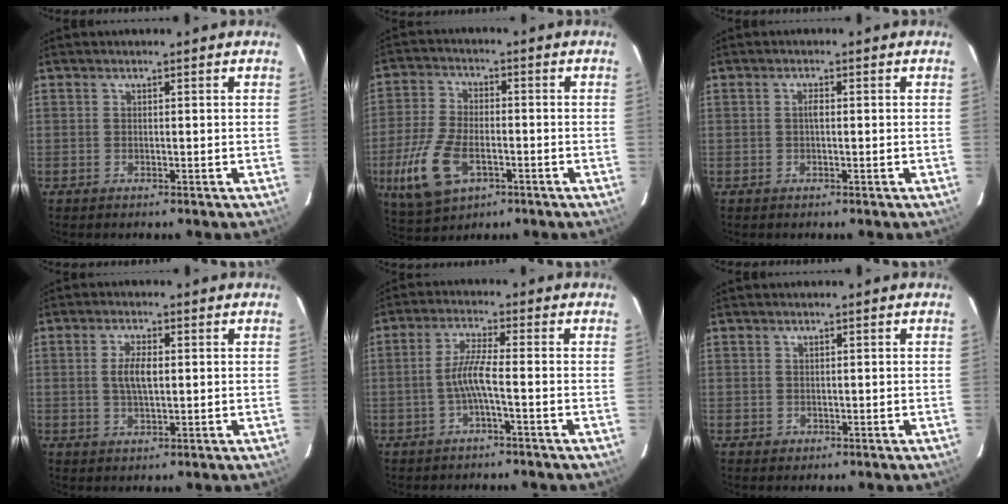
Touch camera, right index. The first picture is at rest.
{"total": 12.7, "force": [-4.8, 7.0, 9.5], "torque": [-0.217, -0.010, -0.086]}
{"total": 1.2, "force": [0.0, 0.5, 1.1], "torque": [-0.020, 0.005, -0.003]}
{"total": 4.0, "force": [0.7, 1.7, 3.6], "torque": [-0.068, 0.001, 0.015]}
{"total": 4.4, "force": [-1.7, -0.3, 4.1], "torque": [-0.091, 0.005, -0.031]}
{"total": 1.2, "force": [0.1, 1.2, 0.0], "torque": [0.005, 0.003, 0.003]}